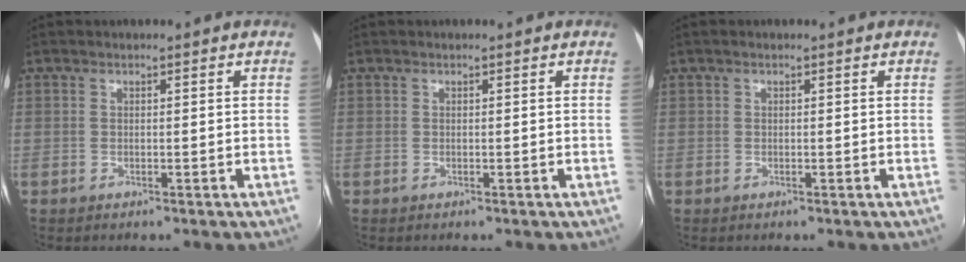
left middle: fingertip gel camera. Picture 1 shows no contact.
{"total": 0.0}
{"total": 0.0}